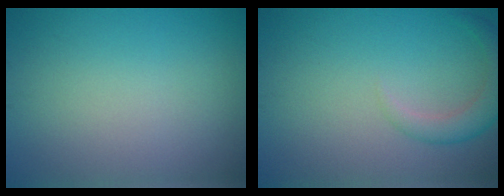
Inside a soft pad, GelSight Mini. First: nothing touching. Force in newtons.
{"total": 2.6, "press": 2.5, "slide": 0.2}